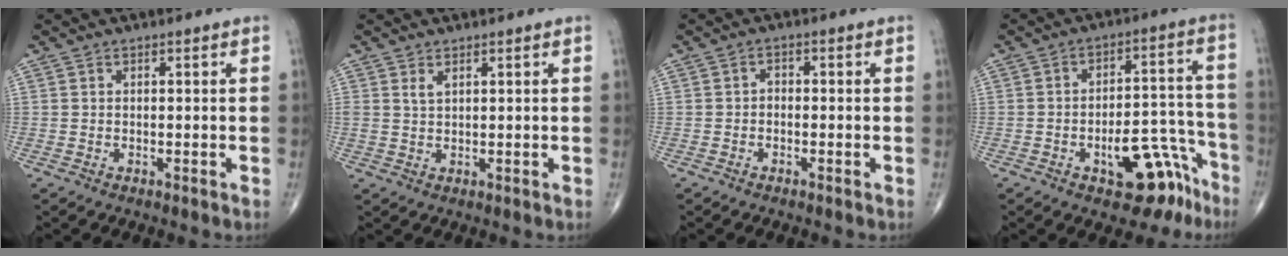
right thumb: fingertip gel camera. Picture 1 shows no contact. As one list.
[{"total": 1.6, "force": [1.0, 0.7, 1.0], "torque": [-0.021, -0.001, 0.024]}, {"total": 1.4, "force": [-0.6, 1.0, 0.8], "torque": [-0.006, 0.010, -0.015]}, {"total": 13.4, "force": [-7.5, 6.4, 9.1], "torque": [-0.073, 0.075, -0.096]}]